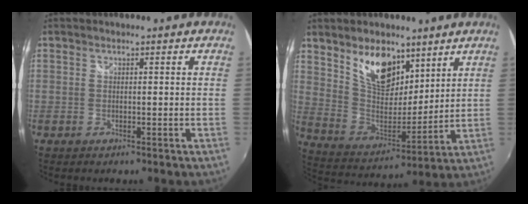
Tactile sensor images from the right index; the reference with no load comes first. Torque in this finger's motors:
{"motor_torque": [0.43, 0.33, 0.34, 0.10]}